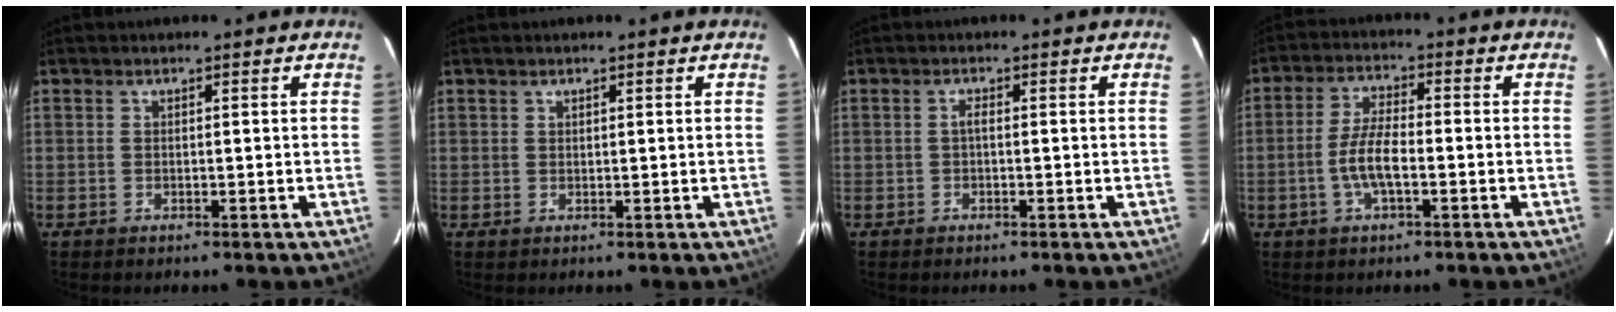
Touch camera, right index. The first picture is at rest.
{"total": 0.8, "force": [0.4, 0.7, 0.0], "torque": [0.002, 0.004, 0.006]}
{"total": 0.6, "force": [-0.1, 0.2, 0.6], "torque": [-0.010, 0.003, -0.003]}
{"total": 6.3, "force": [-2.0, 1.8, 5.7], "torque": [-0.117, 0.005, -0.040]}